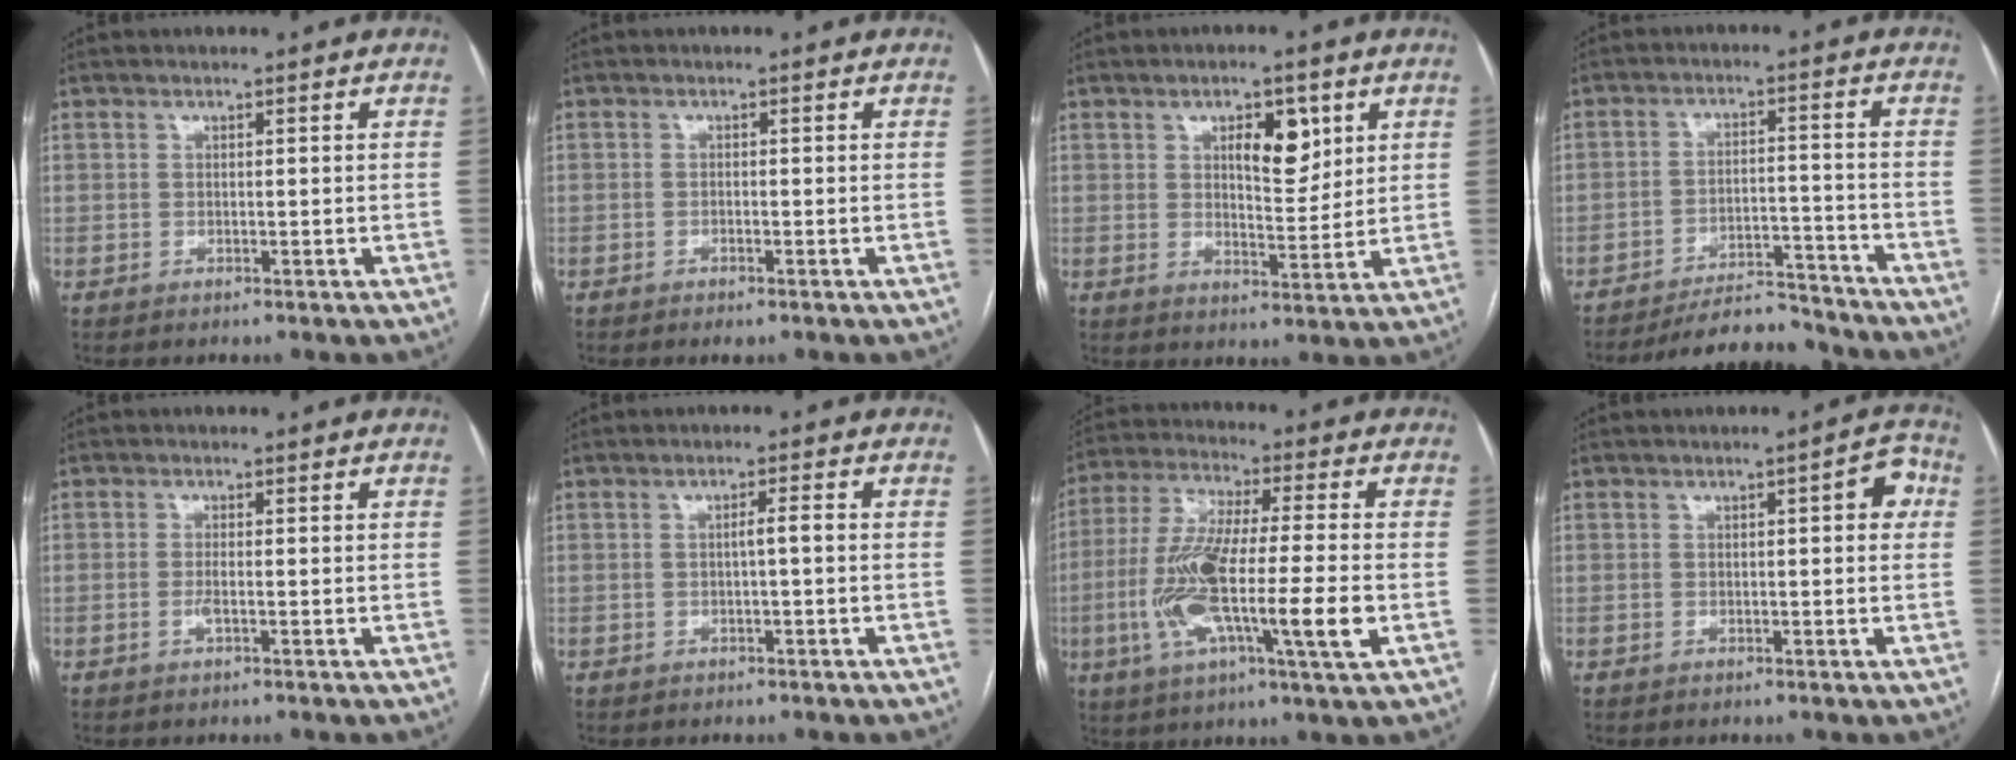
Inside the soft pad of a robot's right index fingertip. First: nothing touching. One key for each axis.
{"total": 1.2, "fx": -0.8, "fy": 0.3, "fz": 0.9, "tx": -0.013, "ty": -0.001, "tz": -0.010}
{"total": 6.8, "fx": 2.9, "fy": 2.8, "fz": 5.5, "tx": -0.084, "ty": 0.001, "tz": 0.047}
{"total": 10.4, "fx": -10.1, "fy": 1.9, "fz": 1.6, "tx": -0.015, "ty": 0.014, "tz": -0.157}
{"total": 1.2, "fx": -0.4, "fy": 0.1, "fz": 1.2, "tx": -0.025, "ty": -0.001, "tz": -0.008}
{"total": 1.7, "fx": -0.2, "fy": 0.0, "fz": 1.7, "tx": -0.026, "ty": 0.004, "tz": -0.003}
{"total": 17.3, "fx": -3.6, "fy": 1.6, "fz": 16.9, "tx": -0.331, "ty": -0.011, "tz": -0.068}
{"total": 3.6, "fx": 0.7, "fy": 1.0, "fz": 3.4, "tx": -0.033, "ty": 0.011, "tz": 0.002}